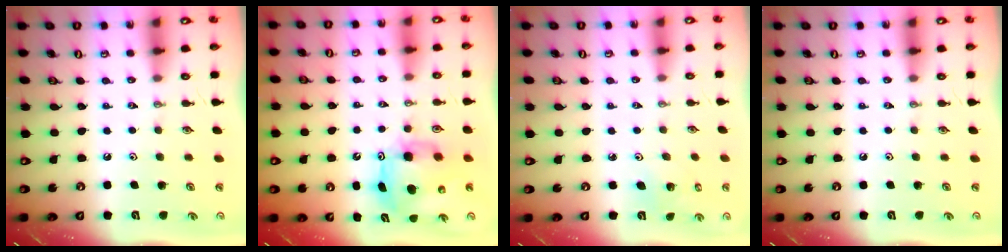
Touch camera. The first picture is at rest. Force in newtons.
{"total": 10.0, "press": 10.0, "slide": 0.5}
{"total": 3.5, "press": 3.5, "slide": 0.2}
{"total": 0.0}